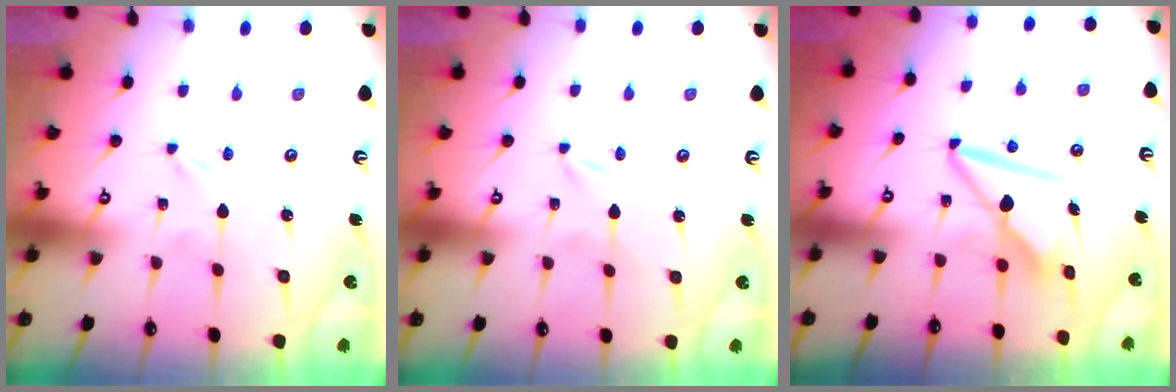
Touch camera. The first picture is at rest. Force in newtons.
{"total": 0.0}
{"total": 8.5, "press": 8.5, "slide": 0.5}